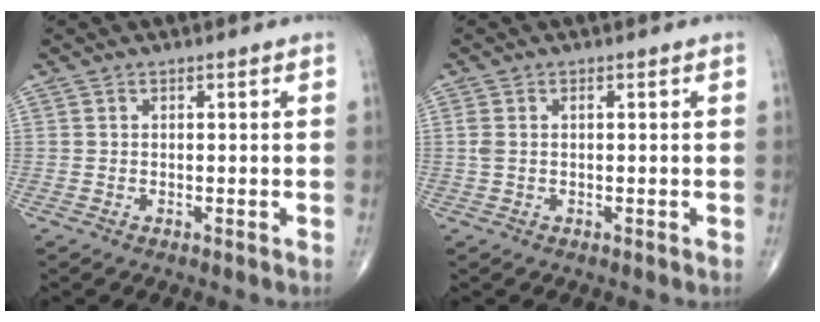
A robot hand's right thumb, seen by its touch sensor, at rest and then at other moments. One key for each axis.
{"total": 1.7, "fx": 0.2, "fy": 0.9, "fz": 1.4, "tx": -0.049, "ty": 0.012, "tz": 0.004}